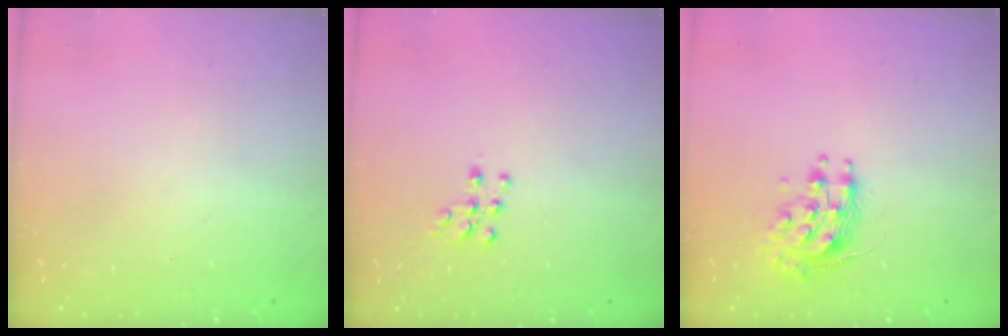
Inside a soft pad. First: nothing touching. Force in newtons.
{"total": 6.9, "press": 6.8, "slide": 0.6}
{"total": 9.3, "press": 9.3, "slide": 0.5}